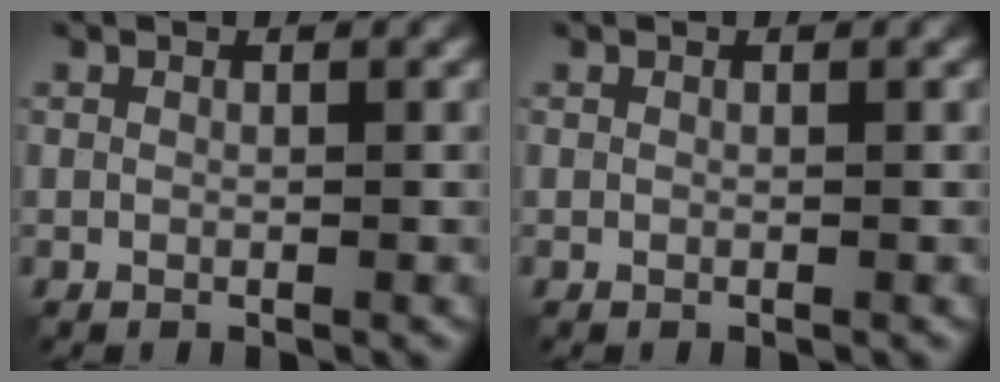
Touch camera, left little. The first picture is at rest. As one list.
[{"total": 0.0}]